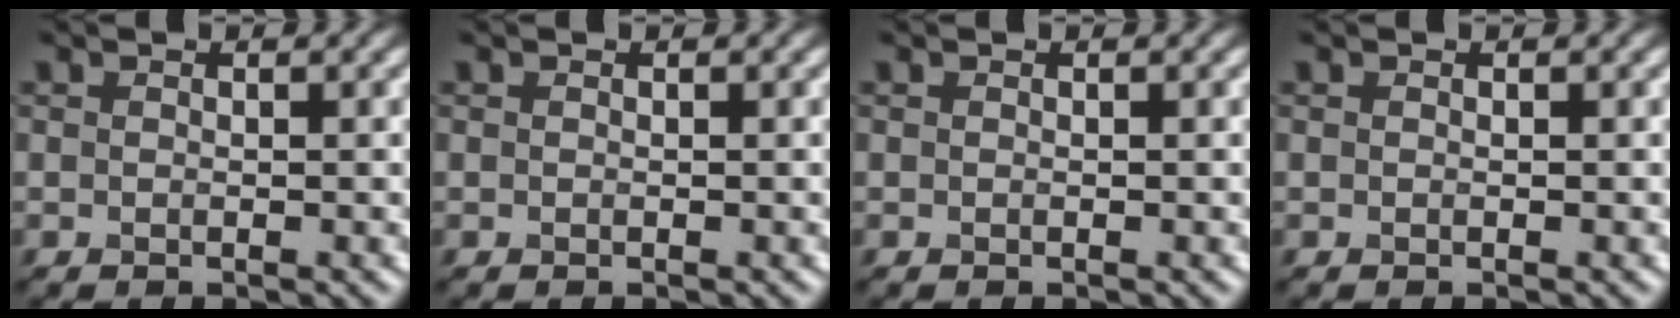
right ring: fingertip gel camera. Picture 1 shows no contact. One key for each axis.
{"total": 0.0}
{"total": 0.0}
{"total": 0.0}